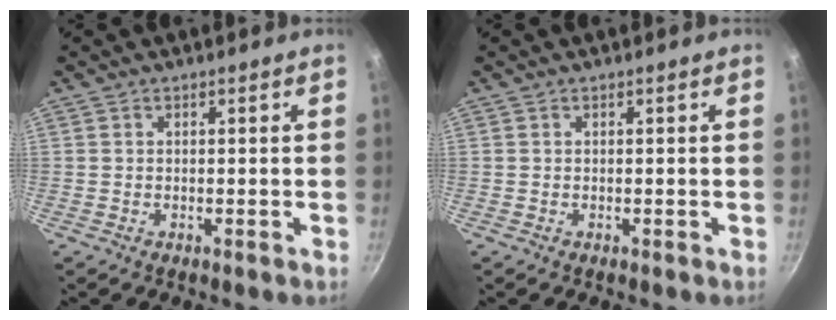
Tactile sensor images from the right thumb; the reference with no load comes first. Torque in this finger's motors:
{"motor_torque": [-0.01, 0.01, 0.00, 0.00, 0.00]}